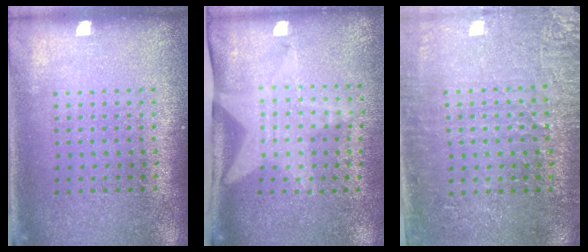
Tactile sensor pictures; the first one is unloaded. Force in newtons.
{"total": 2.0, "press": 1.5, "slide": 1.4}
{"total": 3.3, "press": 3.0, "slide": 1.5}